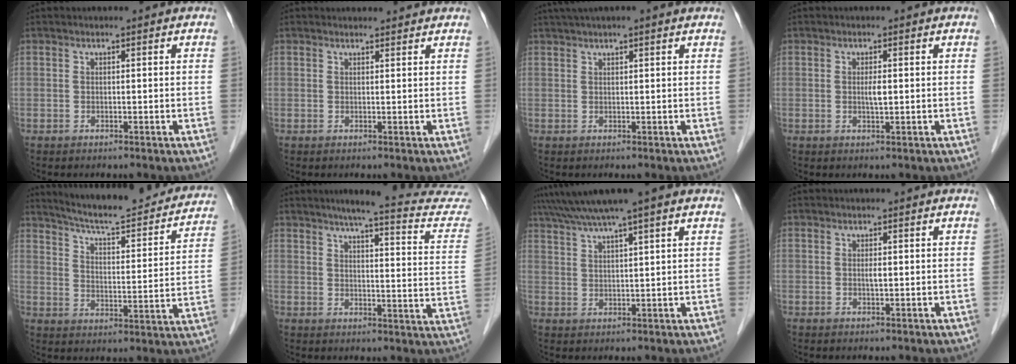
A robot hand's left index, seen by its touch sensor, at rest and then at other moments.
{"total": 3.0, "force": [2.9, 0.6, 0.4], "torque": [-0.010, 0.012, 0.032]}
{"total": 6.0, "force": [4.7, 0.1, 3.8], "torque": [-0.063, 0.042, 0.074]}
{"total": 1.4, "force": [0.0, 0.3, 1.4], "torque": [-0.027, -0.001, -0.001]}
{"total": 23.0, "force": [21.0, 3.2, 8.9], "torque": [-0.129, -0.031, 0.272]}
{"total": 19.5, "force": [17.9, 0.7, 7.7], "torque": [-0.089, -0.057, 0.200]}
{"total": 9.4, "force": [7.4, -0.5, 5.8], "torque": [-0.104, 0.038, 0.113]}
{"total": 0.7, "force": [0.0, 0.2, 0.7], "torque": [-0.015, -0.001, -0.002]}